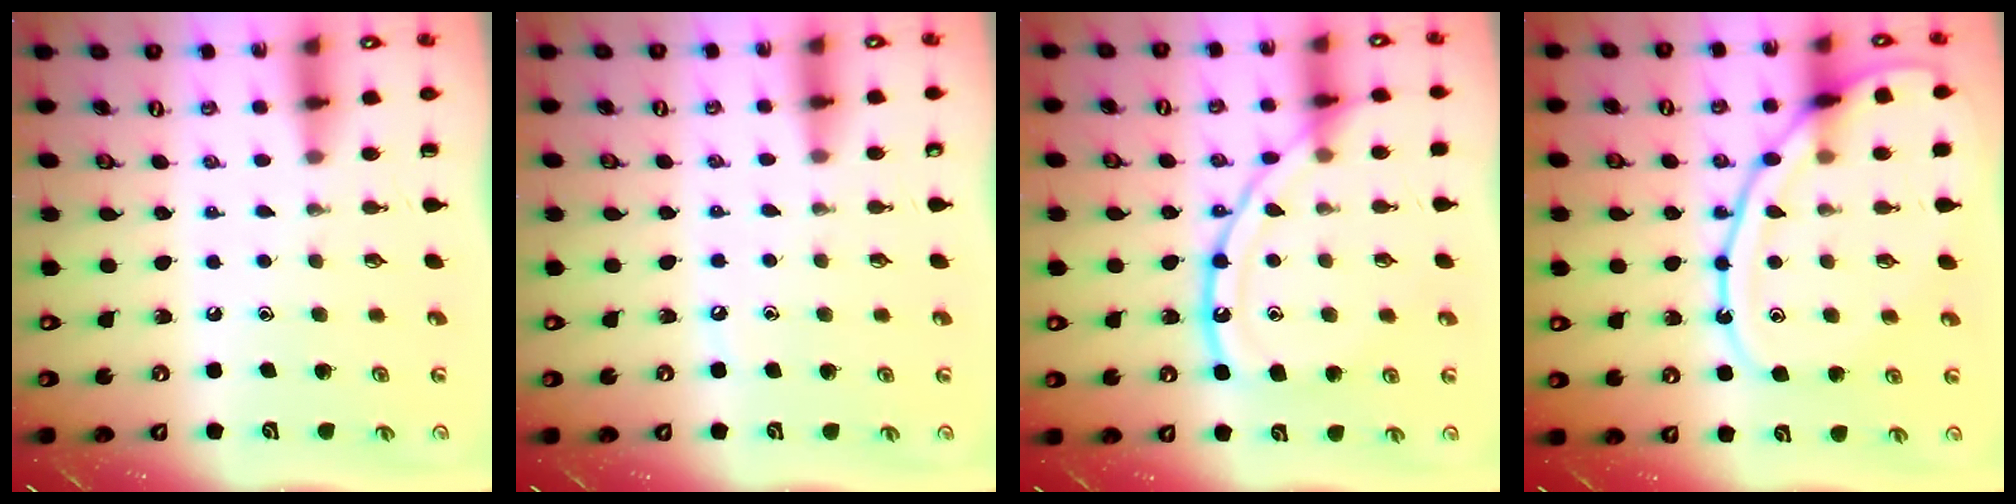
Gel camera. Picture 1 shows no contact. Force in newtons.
{"total": 2.7, "press": 2.7, "slide": 0.3}
{"total": 15.1, "press": 15.0, "slide": 1.4}
{"total": 15.5, "press": 15.4, "slide": 1.4}